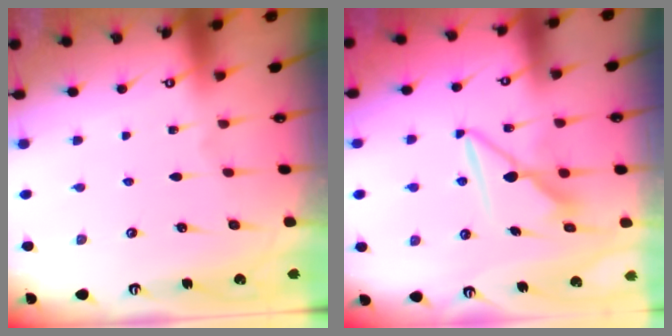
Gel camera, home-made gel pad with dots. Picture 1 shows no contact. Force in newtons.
{"total": 8.2, "press": 8.2, "slide": 0.6}